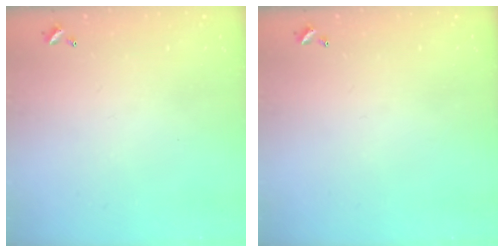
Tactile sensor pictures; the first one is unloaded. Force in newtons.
{"total": 0.0}